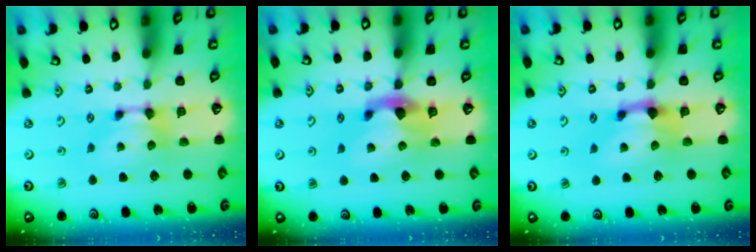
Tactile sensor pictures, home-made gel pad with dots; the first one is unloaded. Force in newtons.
{"total": 2.8, "press": 2.5, "slide": 1.3}
{"total": 1.7, "press": 1.1, "slide": 1.3}